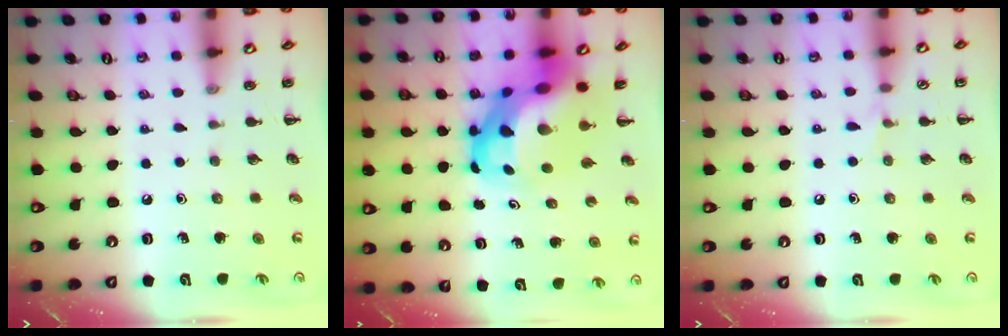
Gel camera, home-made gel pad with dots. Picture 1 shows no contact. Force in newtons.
{"total": 14.2, "press": 13.7, "slide": 3.8}
{"total": 3.8, "press": 3.5, "slide": 1.4}